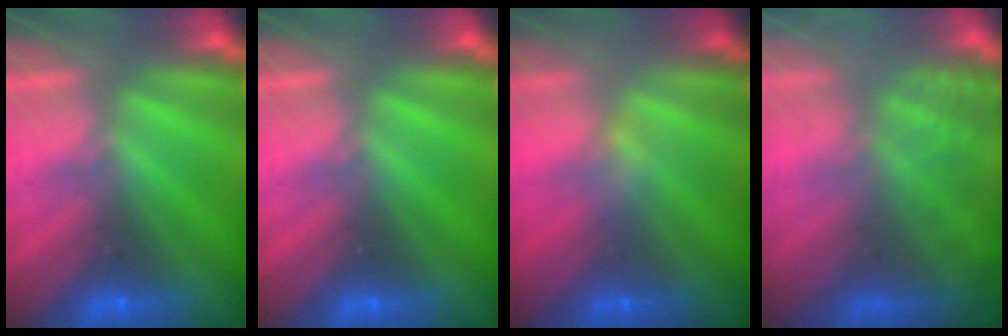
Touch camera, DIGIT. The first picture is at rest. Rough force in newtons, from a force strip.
{"total": 0.0}
{"total": 2.4}
{"total": 10.2}